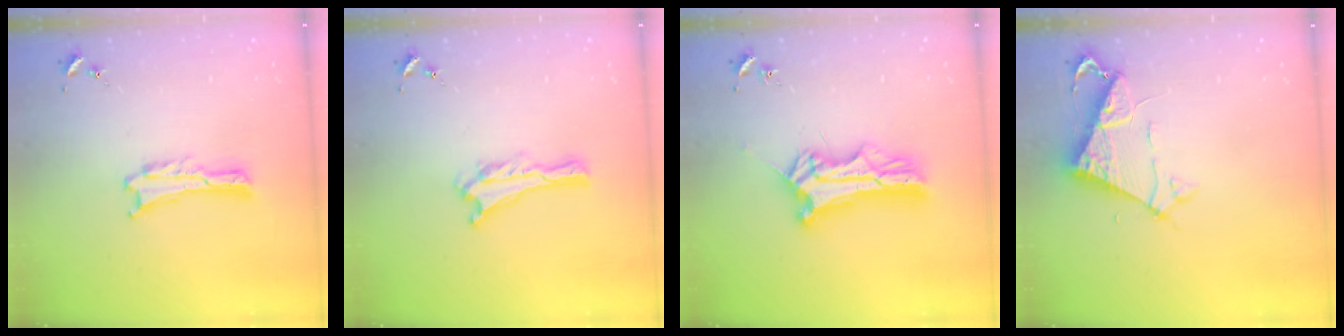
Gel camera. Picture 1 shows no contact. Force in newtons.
{"total": 0.0}
{"total": 10.0, "press": 9.9, "slide": 1.0}
{"total": 6.9, "press": 6.8, "slide": 0.7}